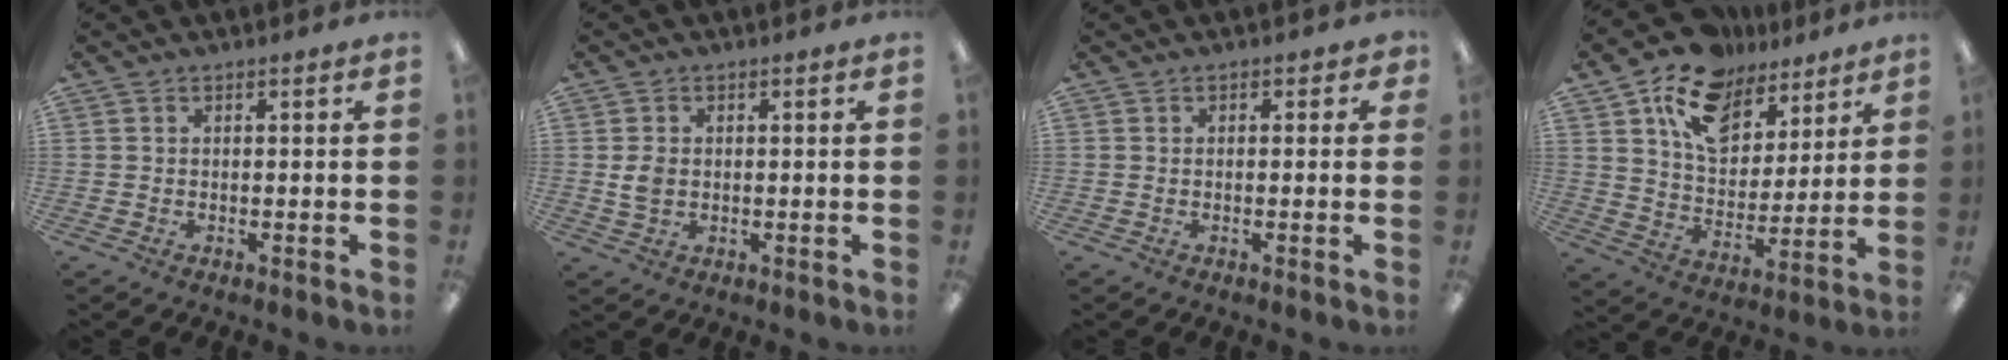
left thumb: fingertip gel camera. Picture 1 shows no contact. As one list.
[{"total": 3.5, "force": [0.1, 2.7, 2.3], "torque": [-0.037, 0.003, 0.001]}, {"total": 1.3, "force": [0.1, 1.1, 0.6], "torque": [-0.005, 0.002, -0.001]}, {"total": 16.3, "force": [10.3, 10.2, 7.5], "torque": [-0.129, -0.049, 0.191]}]